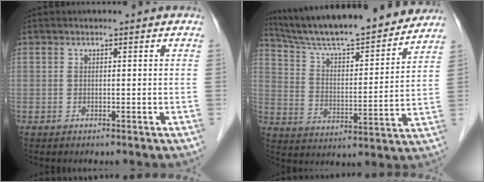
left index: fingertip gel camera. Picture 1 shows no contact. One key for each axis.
{"total": 21.5, "fx": 19.4, "fy": 2.2, "fz": 9.0, "tx": -0.152, "ty": 0.004, "tz": 0.294}